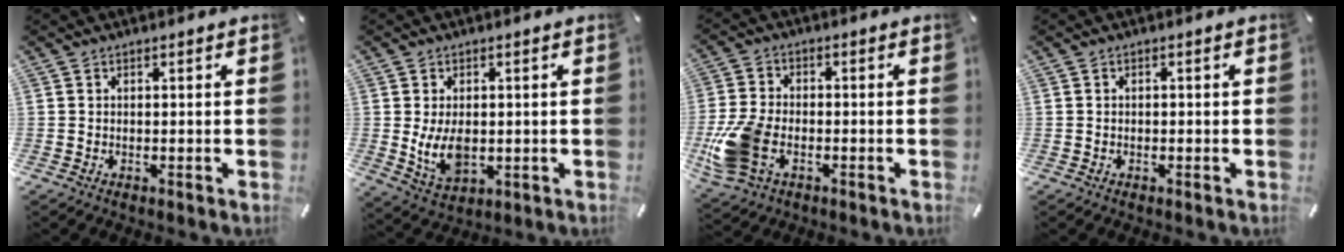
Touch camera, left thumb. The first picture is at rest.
{"total": 7.1, "force": [-0.1, 4.7, 5.4], "torque": [-0.121, -0.006, -0.004]}
{"total": 11.7, "force": [-4.0, 7.8, 7.8], "torque": [-0.182, 0.004, -0.071]}
{"total": 0.7, "force": [-0.2, 0.4, 0.4], "torque": [-0.009, 0.002, -0.006]}